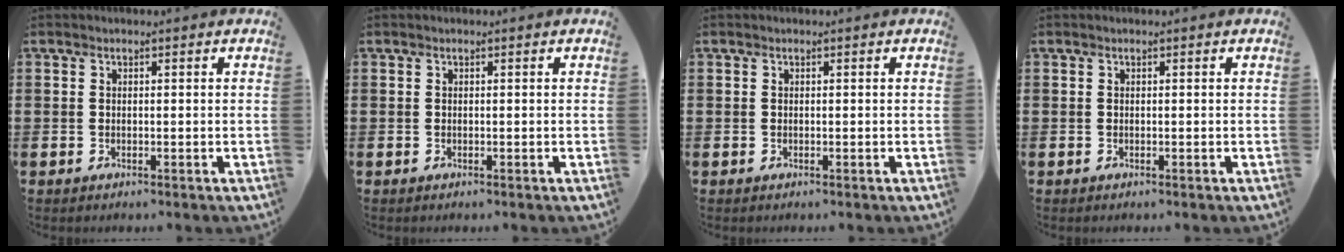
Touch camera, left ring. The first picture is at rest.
{"total": 0.0}
{"total": 0.0}
{"total": 0.0}